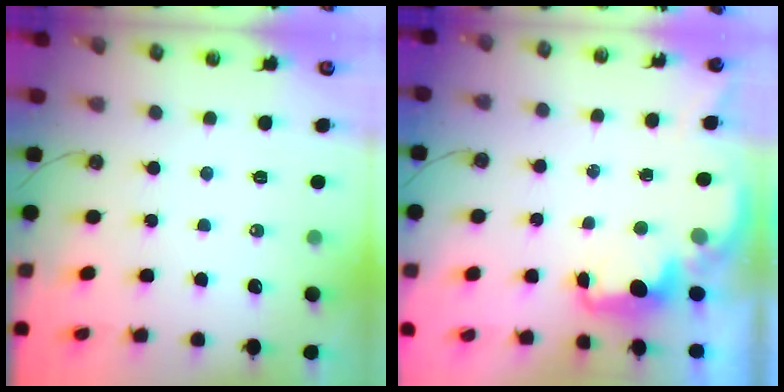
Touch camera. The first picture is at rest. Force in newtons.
{"total": 2.0, "press": 1.8, "slide": 0.7}